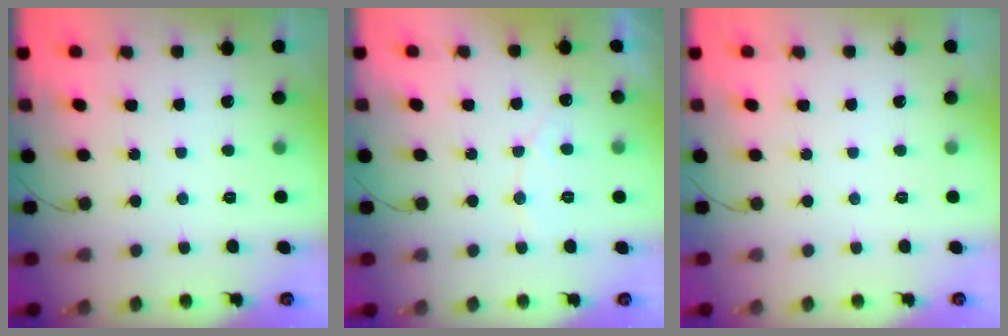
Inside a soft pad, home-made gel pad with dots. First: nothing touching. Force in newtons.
{"total": 4.3, "press": 4.3, "slide": 0.3}
{"total": 0.0}